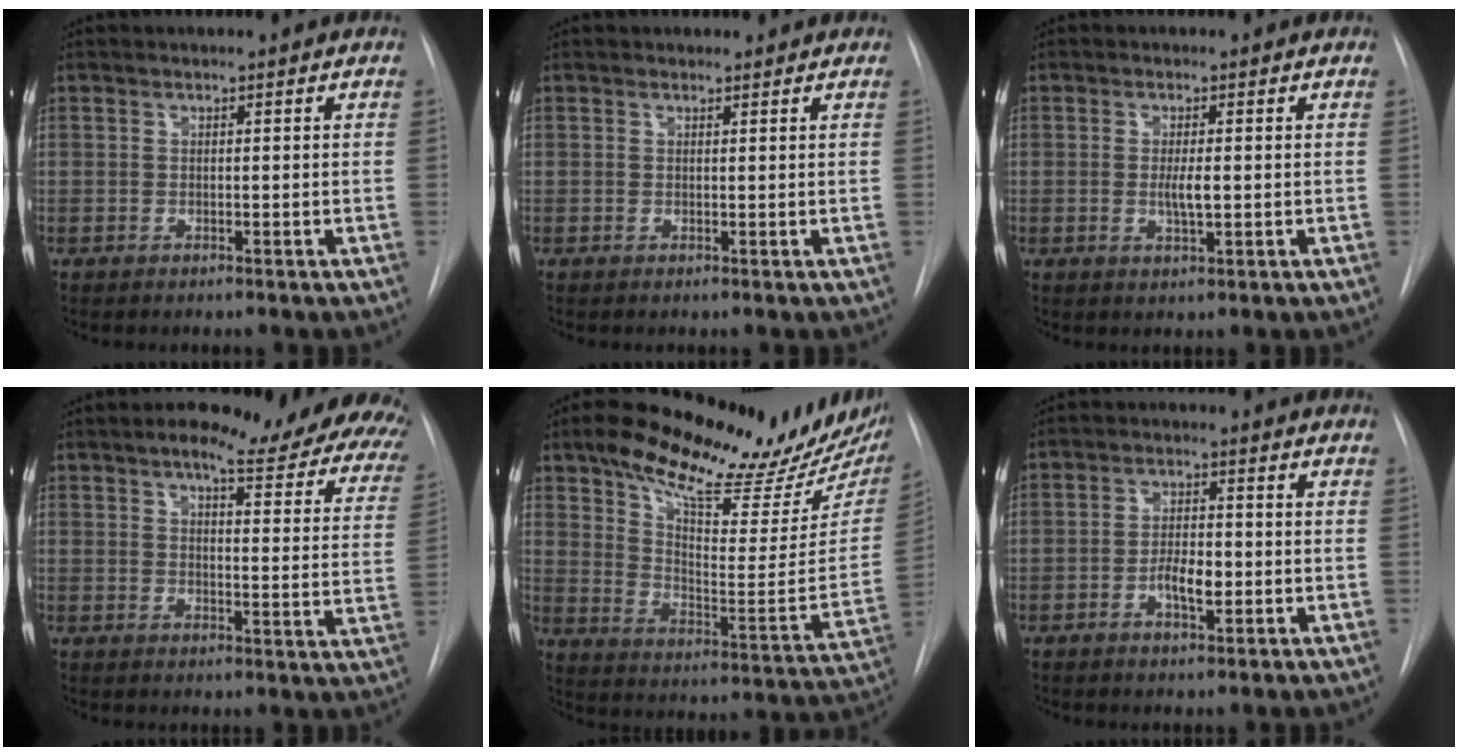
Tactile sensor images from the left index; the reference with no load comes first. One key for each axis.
{"total": 1.3, "fx": 1.2, "fy": 0.6, "fz": 0.0, "tx": -0.001, "ty": 0.001, "tz": 0.013}
{"total": 2.7, "fx": 0.0, "fy": 0.6, "fz": 2.6, "tx": -0.051, "ty": -0.003, "tz": 0.001}
{"total": 21.5, "fx": 16.7, "fy": 4.9, "fz": 12.6, "tx": -0.150, "ty": -0.021, "tz": 0.178}
{"total": 26.1, "fx": 18.9, "fy": 6.9, "fz": 16.7, "tx": -0.255, "ty": -0.013, "tz": 0.265}
{"total": 4.5, "fx": -1.2, "fy": 1.6, "fz": 4.0, "tx": -0.072, "ty": 0.003, "tz": -0.020}